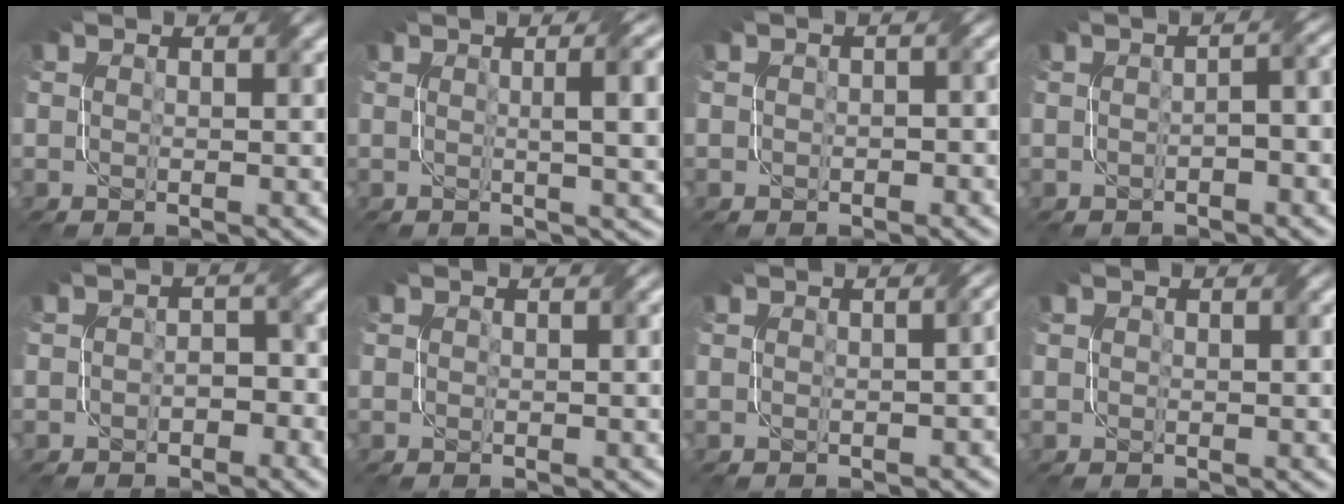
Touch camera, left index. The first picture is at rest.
{"total": 6.9, "force": [1.2, 2.1, 6.5], "torque": [-0.046, 0.018, 0.009]}
{"total": 1.5, "force": [-0.2, 1.1, 1.1], "torque": [-0.012, -0.003, -0.002]}
{"total": 3.7, "force": [-0.6, 1.3, 3.4], "torque": [-0.035, 0.010, -0.007]}
{"total": 2.1, "force": [-1.0, 1.5, 1.2], "torque": [-0.010, 0.005, -0.016]}
{"total": 0.7, "force": [0.4, 0.2, 0.6], "torque": [-0.008, 0.002, 0.005]}
{"total": 2.2, "force": [-0.4, 0.8, 2.1], "torque": [-0.021, 0.004, 0.002]}
{"total": 0.8, "force": [0.3, 0.3, 0.6], "torque": [-0.008, 0.001, 0.006]}